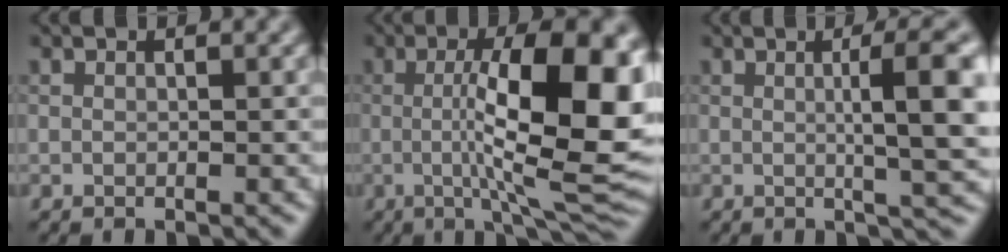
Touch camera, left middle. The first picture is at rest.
{"total": 13.7, "force": [0.5, 3.9, 13.1], "torque": [-0.186, 0.001, 0.008]}
{"total": 6.8, "force": [0.6, 1.2, 6.7], "torque": [-0.089, 0.009, 0.010]}